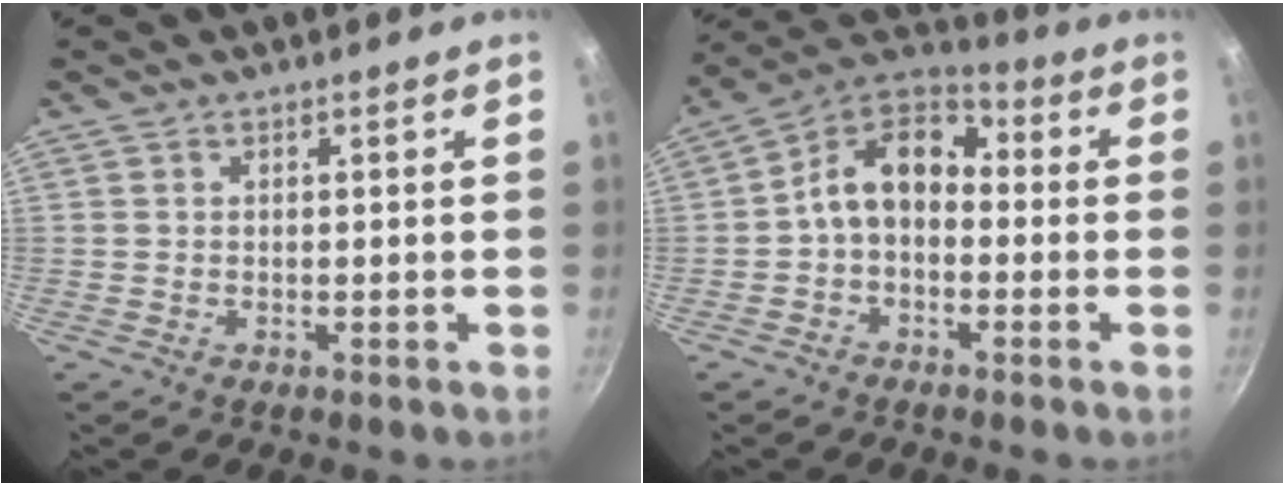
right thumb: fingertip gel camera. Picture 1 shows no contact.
{"total": 11.6, "force": [-0.7, 8.1, 8.2], "torque": [-0.115, 0.048, -0.036]}